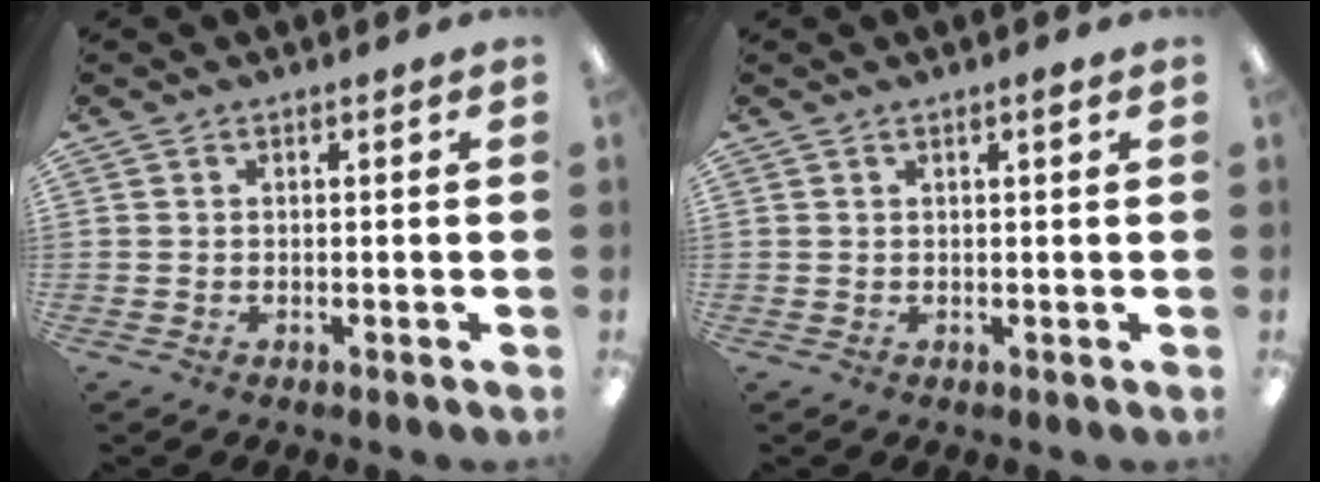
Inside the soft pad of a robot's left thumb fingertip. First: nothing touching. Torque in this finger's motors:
{"motor_torque": [-0.15, -0.02, -0.37, 0.23, 0.01]}